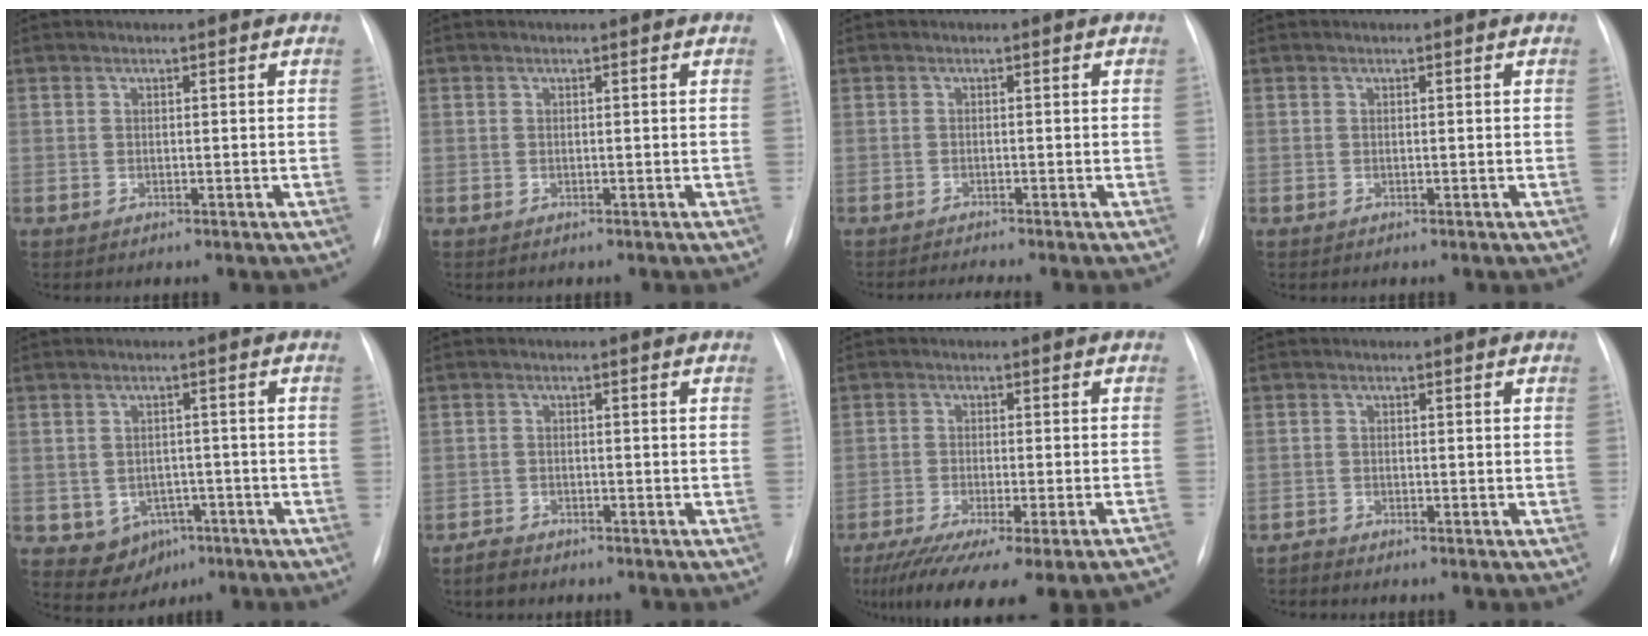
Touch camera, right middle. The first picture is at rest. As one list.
[{"total": 0.0}, {"total": 3.0, "force": [-2.6, -0.8, 1.3], "torque": [-0.019, -0.007, -0.040]}, {"total": 0.0}, {"total": 5.7, "force": [-2.4, 4.8, 1.9], "torque": [-0.030, 0.009, -0.019]}, {"total": 2.0, "force": [-1.8, 0.8, 0.3], "torque": [-0.017, -0.003, -0.030]}, {"total": 19.9, "force": [-16.2, 2.2, 11.3], "torque": [-0.143, -0.037, -0.220]}, {"total": 0.9, "force": [-0.8, -0.1, -0.2], "torque": [0.002, -0.007, -0.017]}]